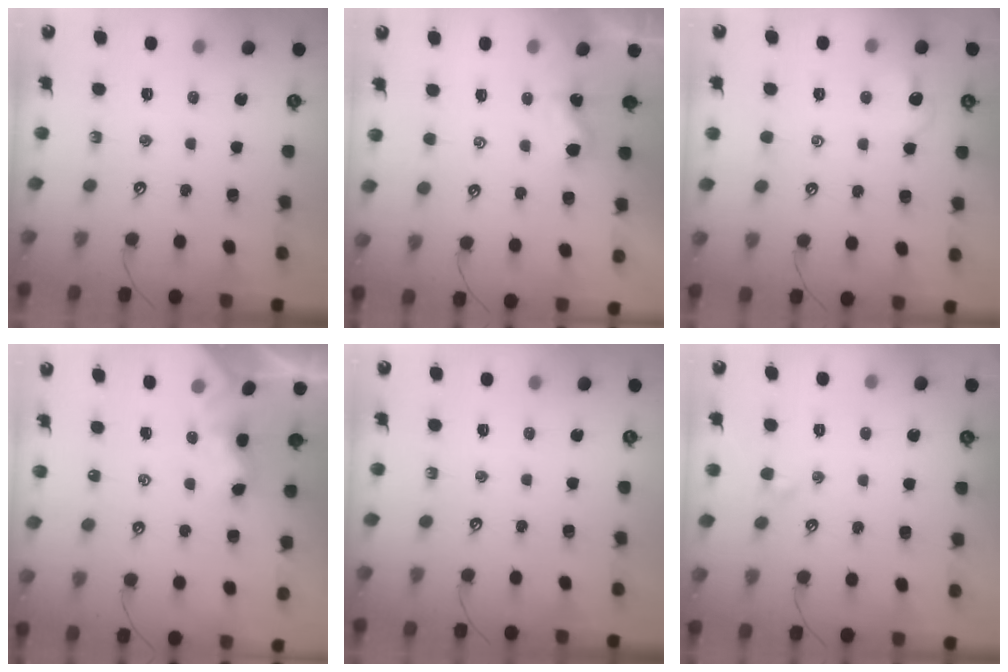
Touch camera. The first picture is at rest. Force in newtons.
{"total": 1.1, "press": 1.1, "slide": 0.2}
{"total": 1.5, "press": 1.4, "slide": 0.6}
{"total": 2.3, "press": 2.3, "slide": 0.3}
{"total": 0.0}
{"total": 1.1, "press": 1.0, "slide": 0.4}